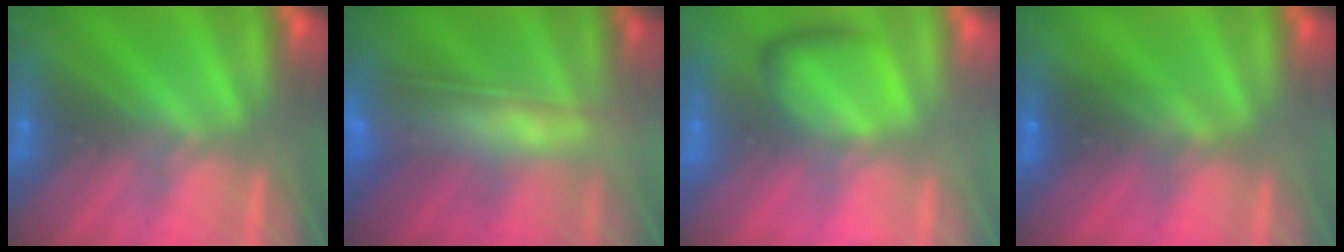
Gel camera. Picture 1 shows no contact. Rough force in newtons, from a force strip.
{"total": 7.2}
{"total": 2.4}
{"total": 2.7}